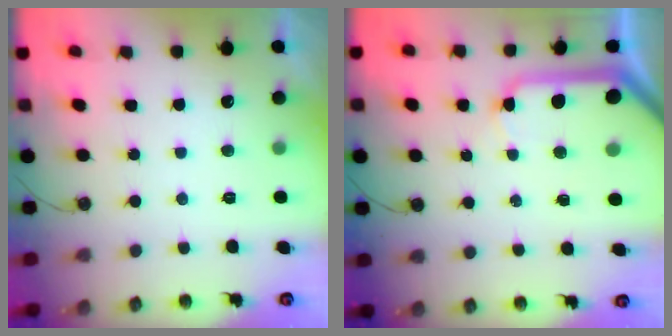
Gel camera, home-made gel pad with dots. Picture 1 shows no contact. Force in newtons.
{"total": 11.7, "press": 11.6, "slide": 1.6}